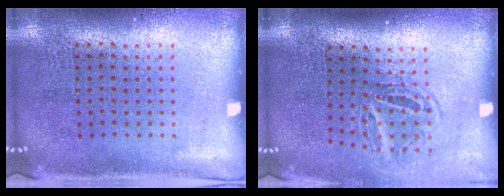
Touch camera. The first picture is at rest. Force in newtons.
{"total": 1.6, "press": 1.1, "slide": 1.2}